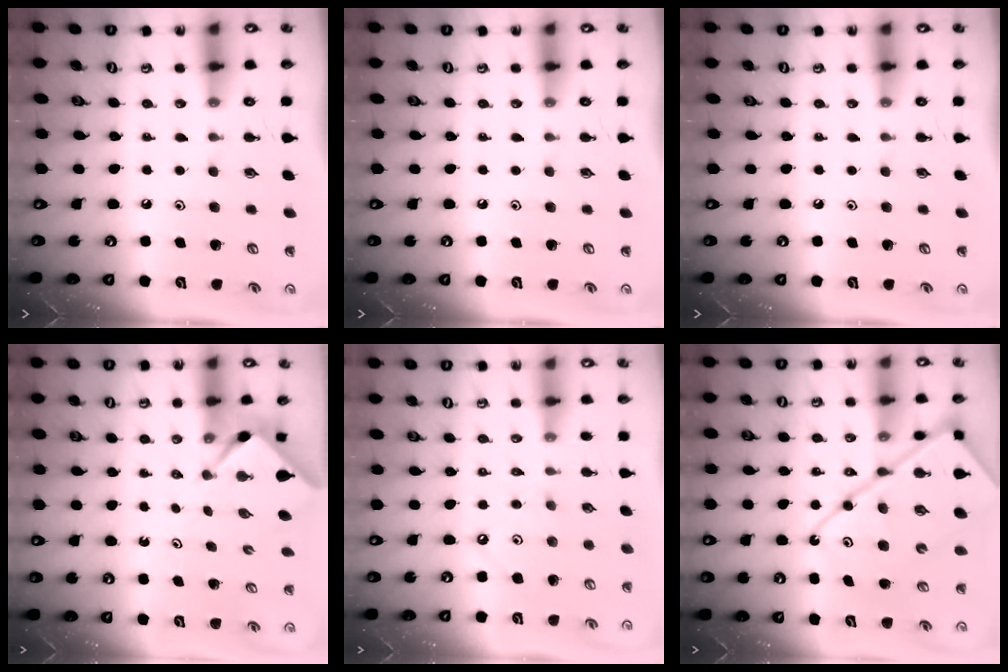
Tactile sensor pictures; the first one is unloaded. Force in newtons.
{"total": 0.0}
{"total": 0.0}
{"total": 2.4, "press": 2.3, "slide": 0.3}
{"total": 2.1, "press": 2.1, "slide": 0.3}
{"total": 17.5, "press": 17.4, "slide": 1.8}